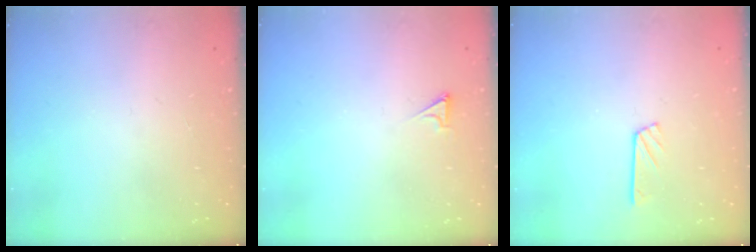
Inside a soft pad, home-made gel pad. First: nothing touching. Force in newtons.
{"total": 2.2, "press": 2.2, "slide": 0.3}
{"total": 3.9, "press": 3.9, "slide": 0.4}